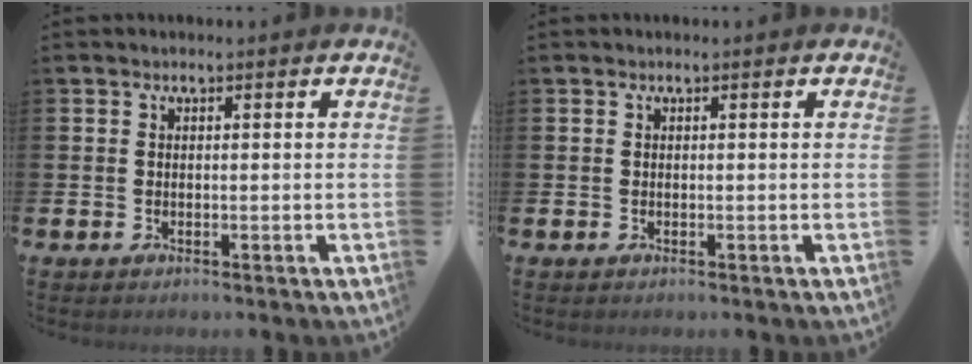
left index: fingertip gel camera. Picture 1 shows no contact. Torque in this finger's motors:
{"motor_torque": [-0.05, 0.05, 0.01, 0.00]}